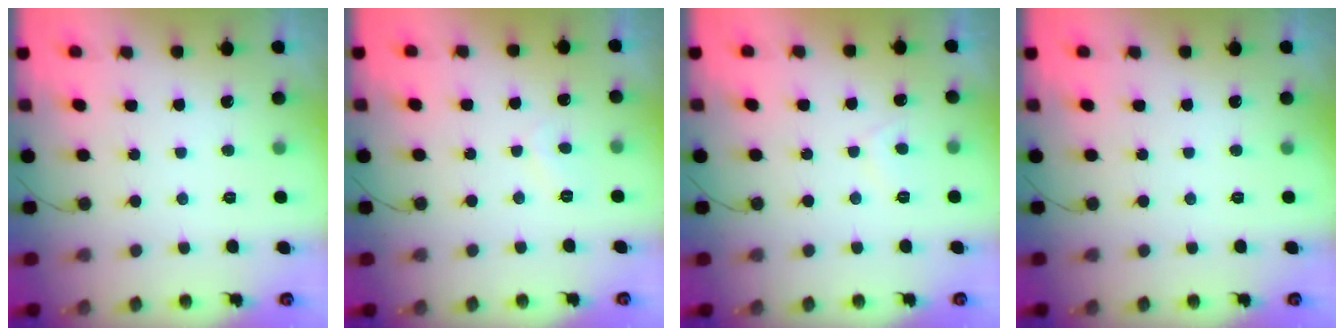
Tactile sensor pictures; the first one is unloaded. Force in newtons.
{"total": 2.1, "press": 2.1, "slide": 0.3}
{"total": 2.6, "press": 2.5, "slide": 0.6}
{"total": 0.0}